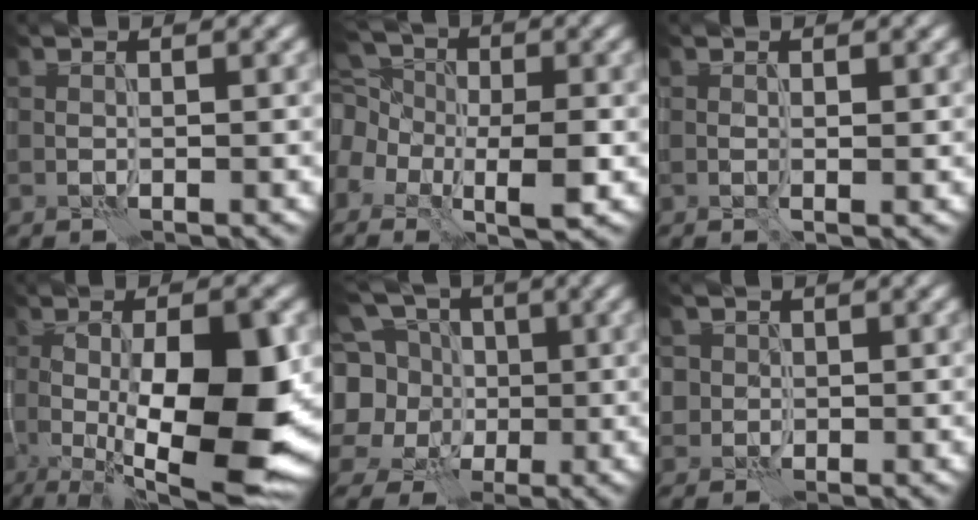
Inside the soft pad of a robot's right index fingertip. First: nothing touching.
{"total": 8.5, "force": [-1.9, 5.5, 6.2], "torque": [-0.134, -0.009, -0.027]}
{"total": 0.7, "force": [0.2, 0.3, 0.6], "torque": [-0.011, -0.006, 0.005]}
{"total": 13.7, "force": [-0.7, 4.5, 12.9], "torque": [-0.195, -0.013, -0.007]}
{"total": 10.1, "force": [2.1, 8.8, 4.6], "torque": [-0.115, 0.014, 0.009]}
{"total": 2.0, "force": [0.6, 1.9, -0.1], "torque": [0.009, 0.003, 0.004]}